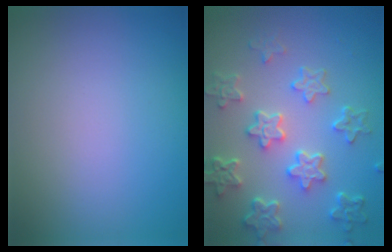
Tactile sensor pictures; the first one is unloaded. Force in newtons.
{"total": 6.0, "press": 4.7, "slide": 3.9}